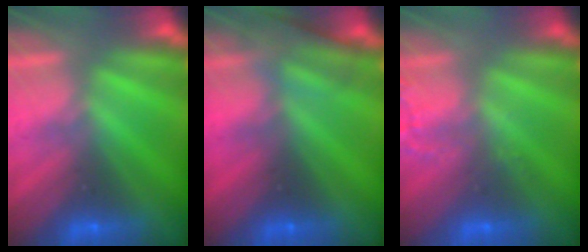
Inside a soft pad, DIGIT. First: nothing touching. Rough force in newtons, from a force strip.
{"total": 2.8}
{"total": 1.7}